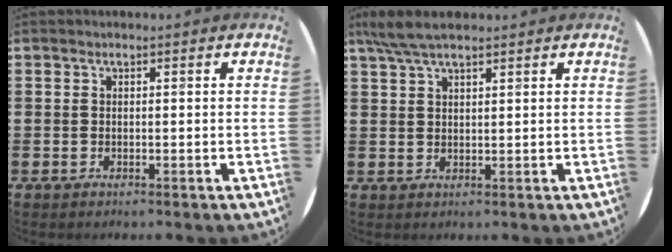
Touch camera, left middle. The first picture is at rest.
{"total": 4.5, "force": [3.6, 0.9, 2.6], "torque": [-0.060, 0.003, 0.066]}